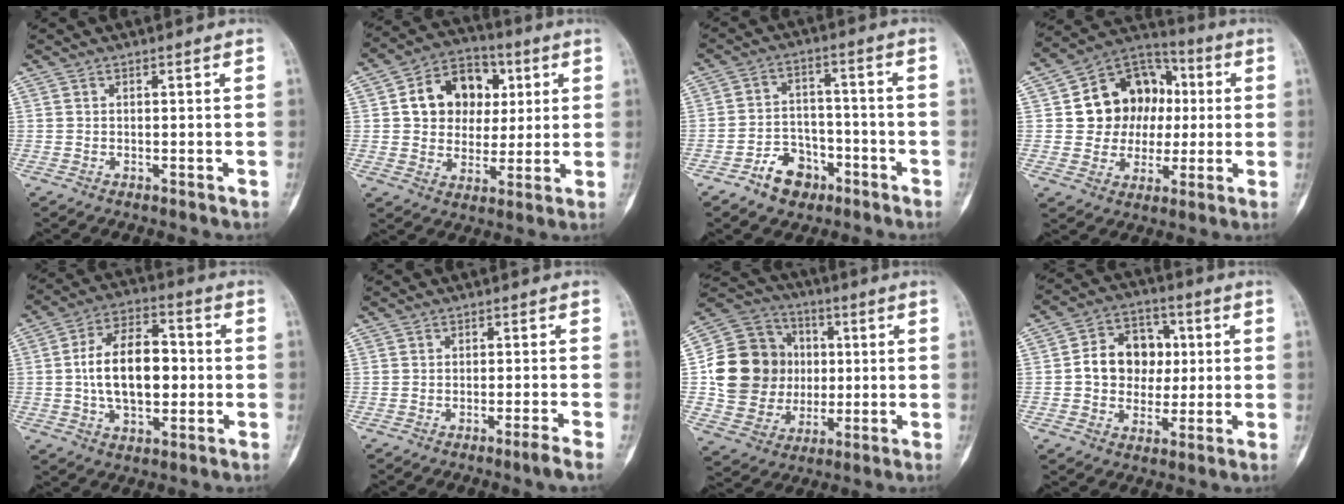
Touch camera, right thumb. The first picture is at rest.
{"total": 14.2, "force": [3.4, 11.2, 8.0], "torque": [-0.083, 0.005, 0.054]}
{"total": 8.1, "force": [-4.8, 5.7, 3.2], "torque": [-0.021, 0.043, -0.078]}
{"total": 15.7, "force": [1.8, 13.2, 8.3], "torque": [-0.078, 0.022, 0.033]}
{"total": 14.9, "force": [-0.2, 8.6, 12.2], "torque": [-0.182, 0.024, -0.006]}
{"total": 2.5, "force": [-1.6, -0.8, 1.7], "torque": [-0.042, 0.006, -0.029]}
{"total": 19.5, "force": [1.3, 17.0, 9.6], "torque": [-0.145, 0.026, 0.036]}
{"total": 11.8, "force": [0.8, 9.6, 6.8], "torque": [-0.061, 0.019, 0.009]}